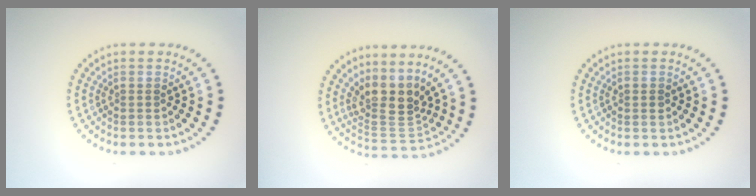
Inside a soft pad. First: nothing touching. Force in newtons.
{"total": 3.9, "press": 2.9, "slide": 2.6}
{"total": 0.8, "press": 0.8, "slide": 0.0}